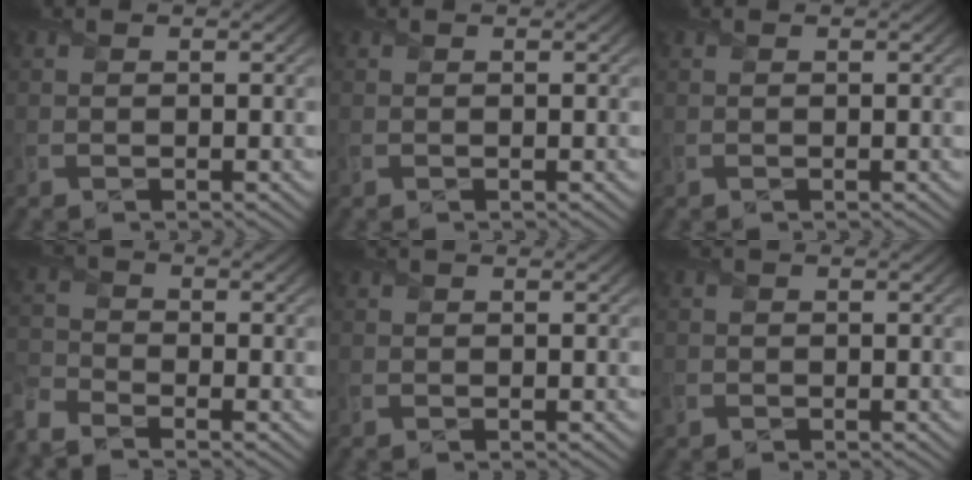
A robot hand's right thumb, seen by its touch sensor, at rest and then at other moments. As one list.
[{"total": 0.0}, {"total": 0.0}, {"total": 4.8, "force": [-4.2, 1.6, 1.8], "torque": [-0.048, -0.013, -0.101]}, {"total": 0.0}, {"total": 1.3, "force": [-0.8, 1.0, 0.2], "torque": [-0.006, -0.007, -0.019]}]